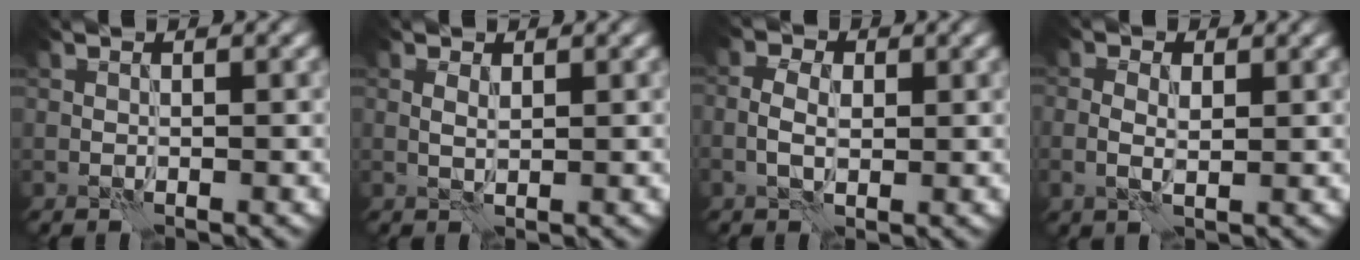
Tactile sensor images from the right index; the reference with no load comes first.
{"total": 1.0, "force": [0.4, 0.4, 0.8], "torque": [-0.018, 0.000, 0.009]}
{"total": 2.8, "force": [-0.1, 1.8, 2.2], "torque": [-0.042, 0.005, -0.009]}
{"total": 2.2, "force": [0.3, 1.2, 1.8], "torque": [-0.038, 0.002, 0.003]}